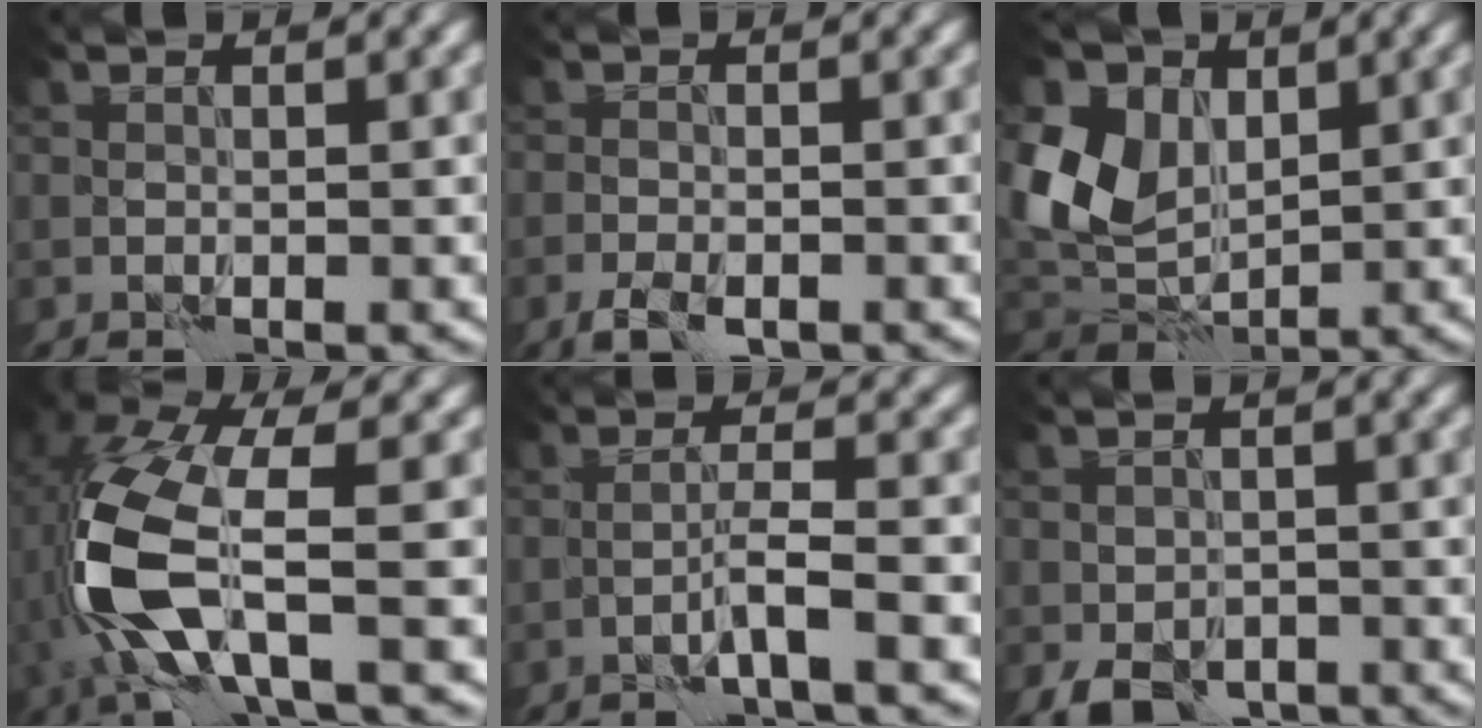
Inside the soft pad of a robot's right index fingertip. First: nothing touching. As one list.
[{"total": 2.2, "force": [-1.3, 1.0, 1.5], "torque": [-0.028, -0.005, -0.028]}, {"total": 7.3, "force": [2.8, 5.3, 4.2], "torque": [-0.104, 0.001, 0.047]}, {"total": 9.1, "force": [-1.4, 3.4, 8.4], "torque": [-0.203, -0.004, -0.035]}, {"total": 2.4, "force": [-1.0, -0.3, 2.1], "torque": [-0.038, 0.011, -0.023]}, {"total": 4.5, "force": [-2.8, 2.7, 2.1], "torque": [-0.034, -0.015, -0.048]}]